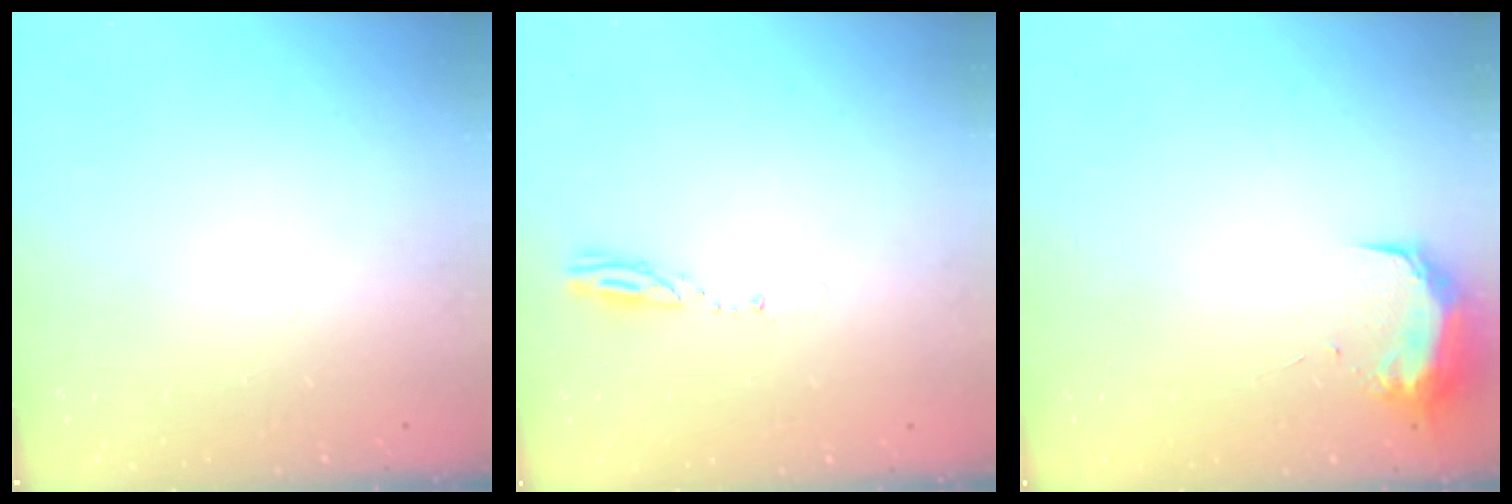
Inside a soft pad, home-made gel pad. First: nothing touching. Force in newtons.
{"total": 3.7, "press": 3.7, "slide": 0.4}
{"total": 9.8, "press": 9.7, "slide": 0.7}